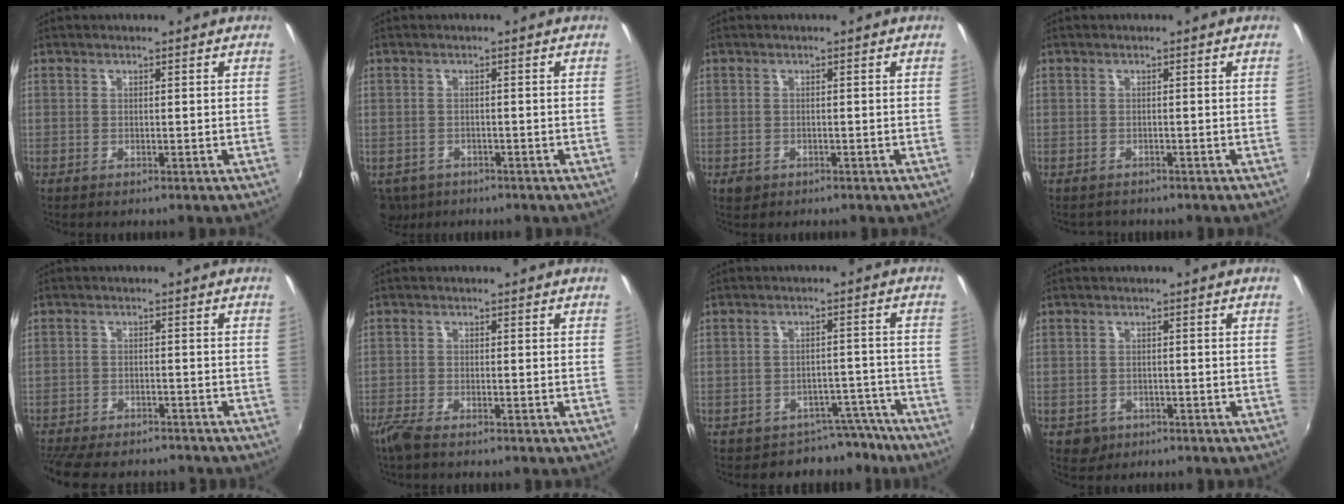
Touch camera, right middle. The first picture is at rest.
{"total": 5.9, "force": [-3.4, 4.2, 2.5], "torque": [-0.062, -0.019, -0.047]}
{"total": 1.7, "force": [-0.8, 1.4, 0.6], "torque": [-0.014, -0.003, -0.011]}
{"total": 1.5, "force": [-1.3, 0.7, 0.1], "torque": [-0.006, -0.004, -0.020]}
{"total": 12.5, "force": [-10.9, 3.6, 4.9], "torque": [-0.122, -0.025, -0.166]}
{"total": 3.0, "force": [-2.4, 0.5, 1.7], "torque": [-0.047, -0.008, -0.051]}
{"total": 6.7, "force": [-5.7, 3.5, 0.3], "torque": [0.004, 0.031, -0.071]}
{"total": 3.0, "force": [-1.3, 2.6, 0.7], "torque": [-0.022, -0.002, -0.015]}